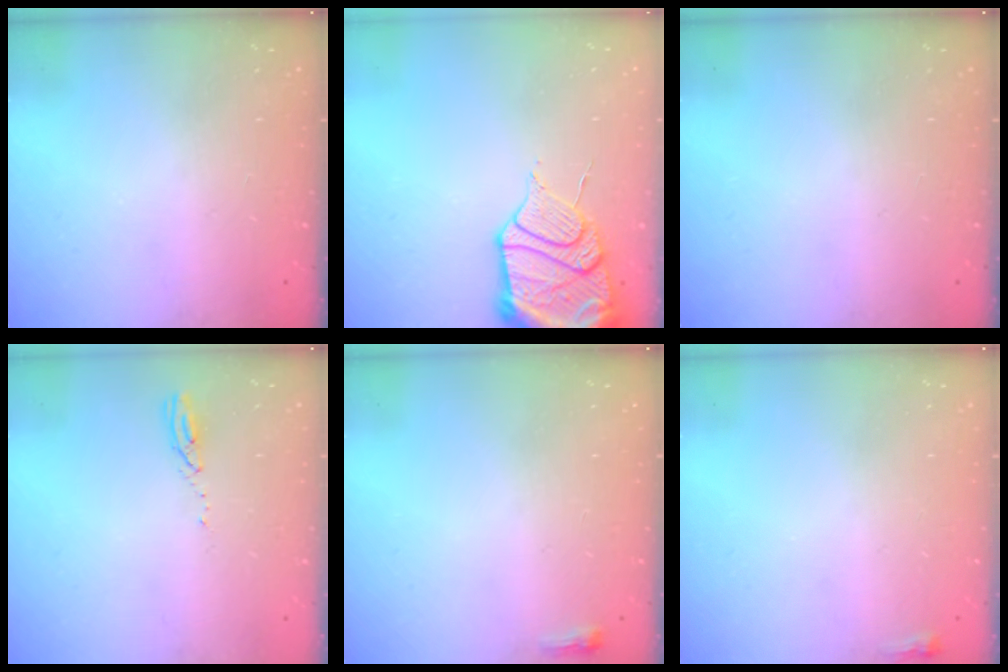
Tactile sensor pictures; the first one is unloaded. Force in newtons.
{"total": 16.9, "press": 16.3, "slide": 4.2}
{"total": 0.0}
{"total": 3.2, "press": 3.2, "slide": 0.3}
{"total": 2.6, "press": 2.5, "slide": 0.6}
{"total": 2.2, "press": 2.2, "slide": 0.6}